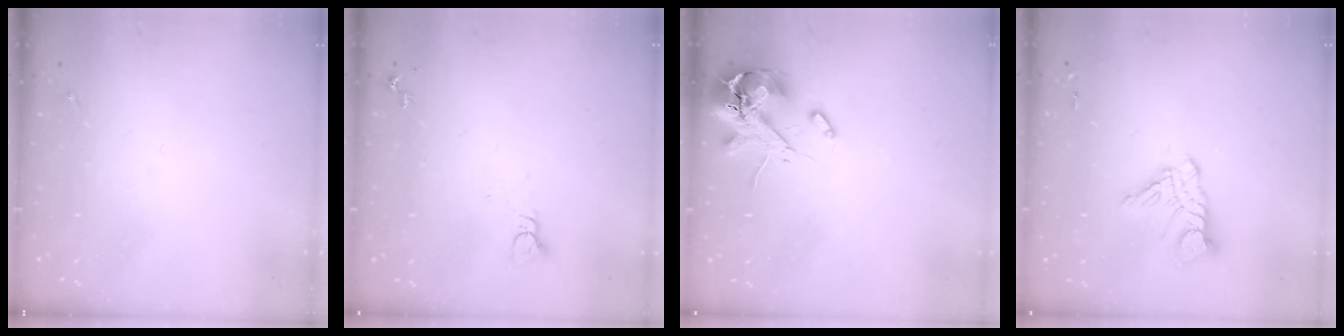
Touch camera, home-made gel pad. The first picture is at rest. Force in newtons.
{"total": 2.8, "press": 2.8, "slide": 0.1}
{"total": 12.2, "press": 12.0, "slide": 1.8}
{"total": 11.0, "press": 10.9, "slide": 1.0}